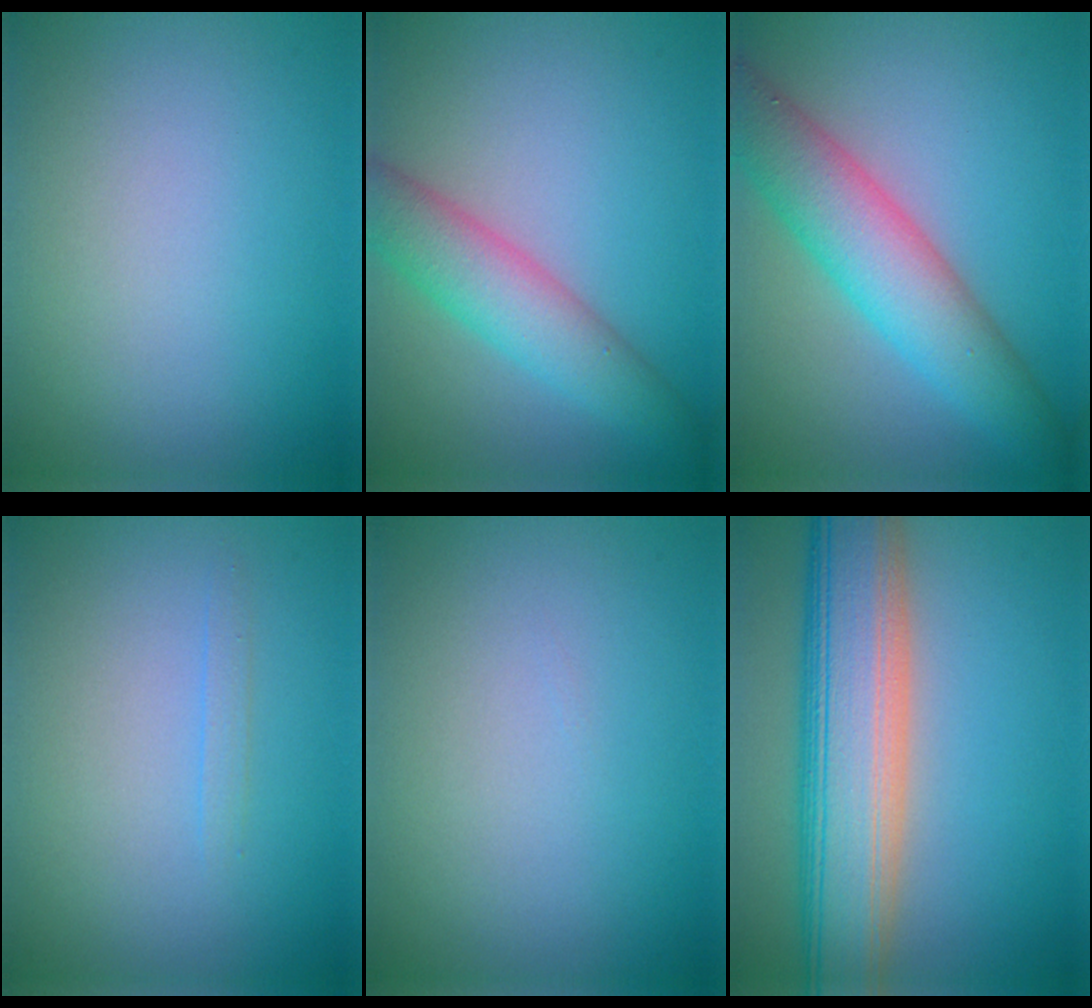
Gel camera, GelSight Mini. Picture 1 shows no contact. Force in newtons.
{"total": 5.0, "press": 5.0, "slide": 0.2}
{"total": 7.0, "press": 7.0, "slide": 0.2}
{"total": 0.8, "press": 0.8, "slide": 0.1}
{"total": 0.0}
{"total": 10.6, "press": 10.6, "slide": 0.7}